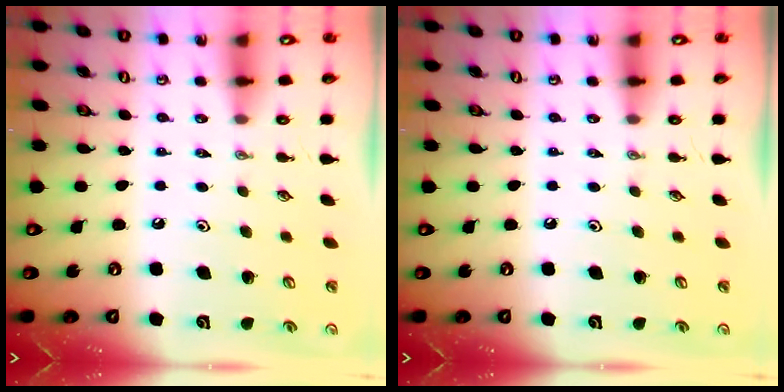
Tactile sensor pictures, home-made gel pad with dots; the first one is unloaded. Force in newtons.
{"total": 0.0}